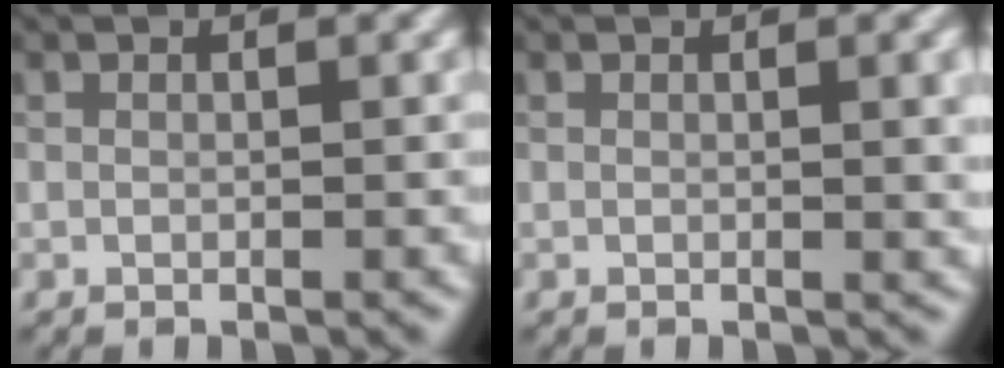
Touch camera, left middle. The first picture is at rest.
{"total": 2.6, "force": [0.5, 0.8, 2.4], "torque": [-0.024, 0.002, 0.004]}